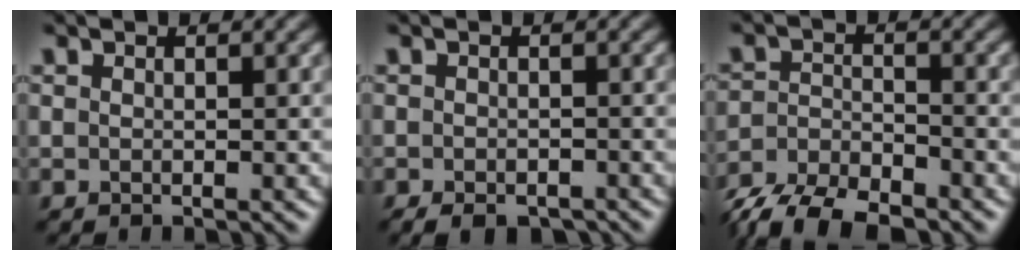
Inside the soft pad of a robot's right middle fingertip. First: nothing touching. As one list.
[{"total": 2.8, "force": [-2.1, 1.0, 1.5], "torque": [-0.019, -0.006, -0.031]}, {"total": 7.0, "force": [-5.8, 2.5, 3.1], "torque": [-0.052, -0.018, -0.107]}]